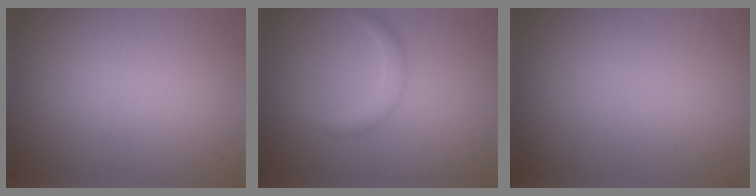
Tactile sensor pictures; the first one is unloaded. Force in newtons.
{"total": 1.7, "press": 1.7, "slide": 0.1}
{"total": 0.0}